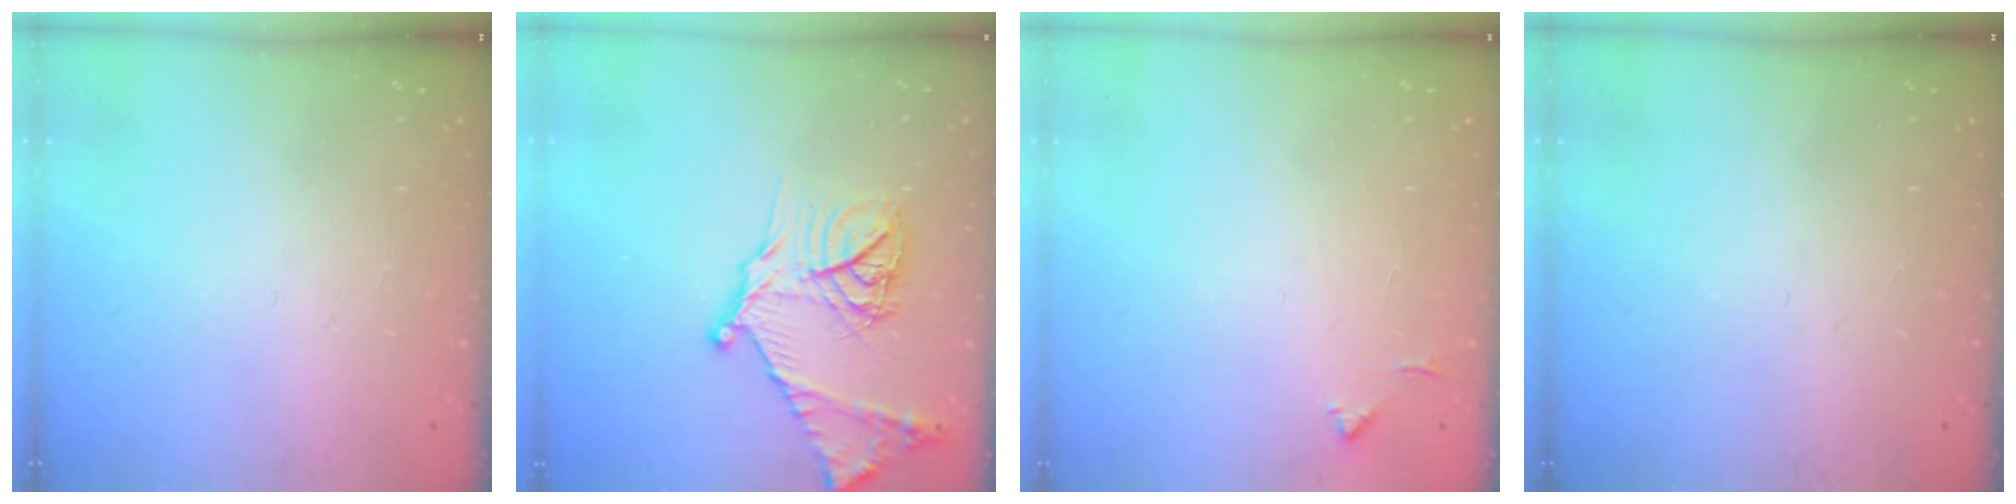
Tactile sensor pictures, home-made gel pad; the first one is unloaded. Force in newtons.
{"total": 19.1, "press": 19.0, "slide": 1.7}
{"total": 3.5, "press": 3.5, "slide": 0.5}
{"total": 0.0}